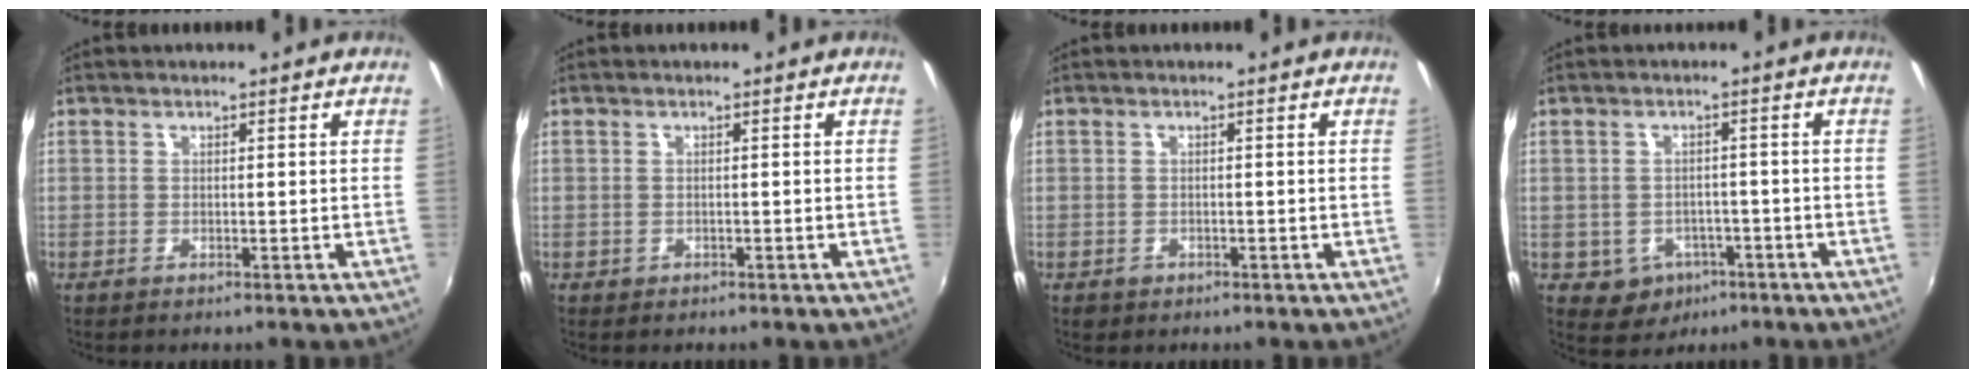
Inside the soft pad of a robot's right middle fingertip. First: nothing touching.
{"total": 0.6, "force": [-0.3, 0.5, 0.1], "torque": [-0.002, -0.003, -0.004]}
{"total": 1.5, "force": [-0.7, 1.2, 0.5], "torque": [-0.011, -0.004, -0.009]}
{"total": 6.0, "force": [-2.8, 5.1, 1.7], "torque": [-0.047, 0.001, -0.026]}